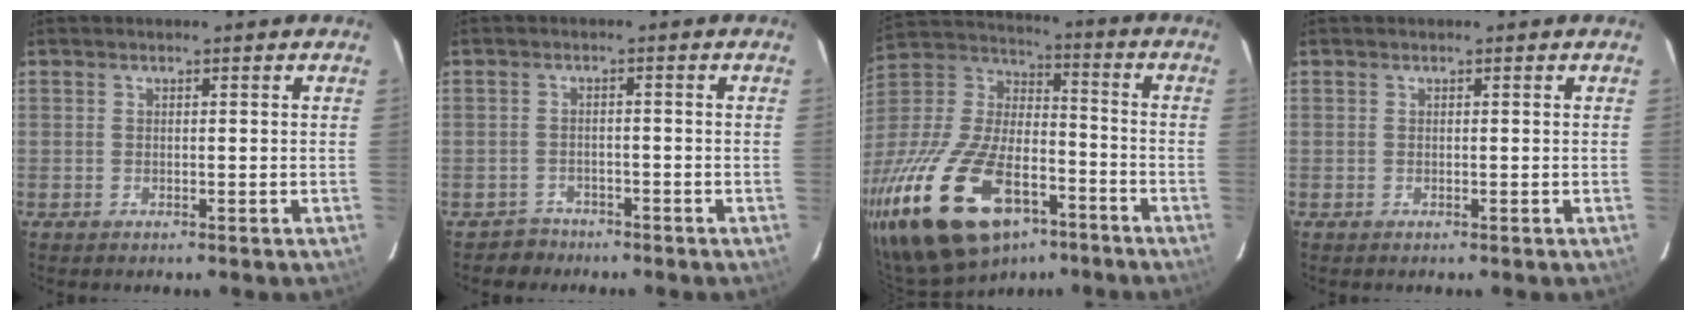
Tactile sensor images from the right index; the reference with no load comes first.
{"total": 3.2, "force": [-2.4, 2.0, -0.5], "torque": [0.003, 0.014, -0.039]}
{"total": 28.5, "force": [-16.7, 13.9, 18.5], "torque": [-0.377, -0.019, -0.277]}
{"total": 0.0}